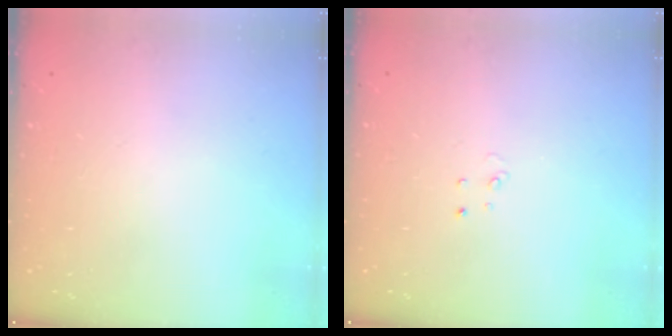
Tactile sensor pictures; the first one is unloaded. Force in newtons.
{"total": 2.6, "press": 2.6, "slide": 0.2}